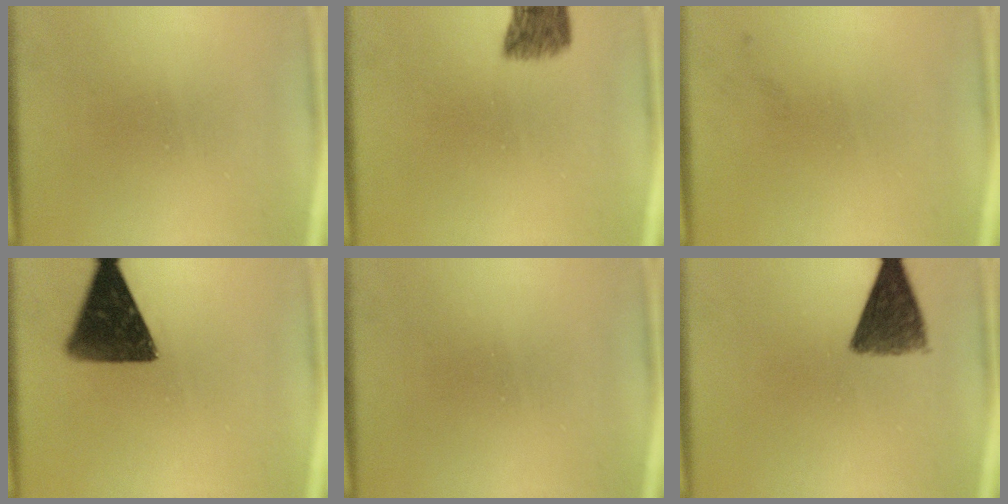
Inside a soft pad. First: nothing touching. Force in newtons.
{"total": 6.0}
{"total": 1.1}
{"total": 12.6}
{"total": 0.0}
{"total": 8.8}